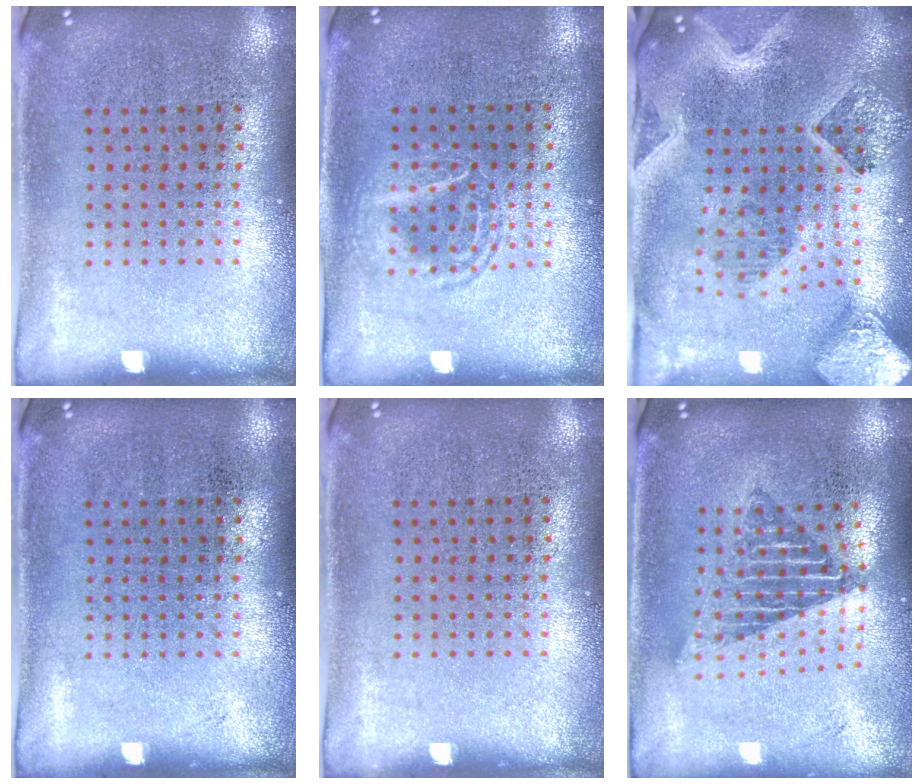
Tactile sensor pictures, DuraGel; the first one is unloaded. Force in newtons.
{"total": 1.1, "press": 1.1, "slide": 0.2}
{"total": 4.1, "press": 3.2, "slide": 2.7}
{"total": 0.0}
{"total": 0.0}
{"total": 1.6, "press": 1.4, "slide": 0.9}